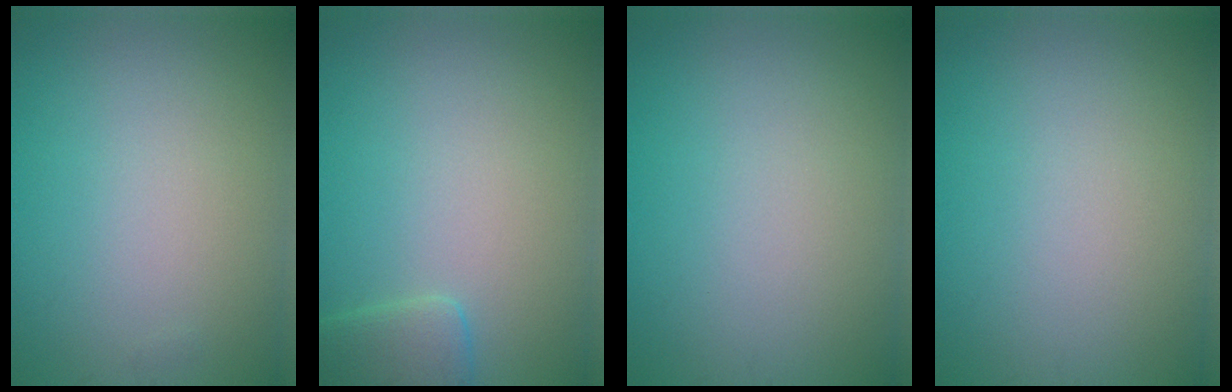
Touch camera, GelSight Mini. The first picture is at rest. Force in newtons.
{"total": 2.3, "press": 2.3, "slide": 0.2}
{"total": 0.0}
{"total": 0.0}